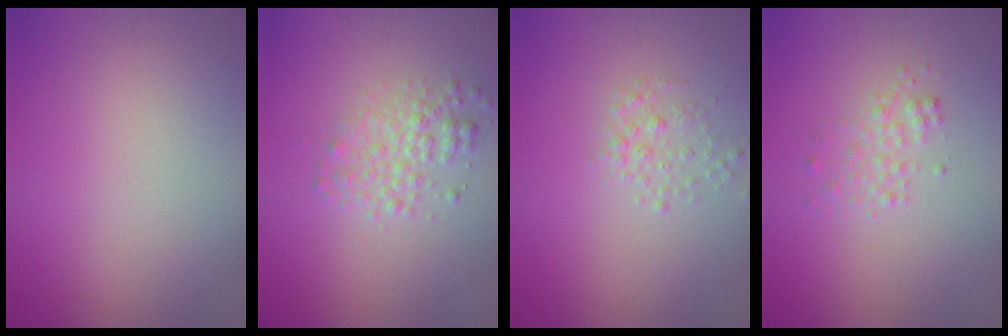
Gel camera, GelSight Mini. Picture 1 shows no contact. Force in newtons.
{"total": 2.5, "press": 2.5, "slide": 0.1}
{"total": 1.5, "press": 1.5, "slide": 0.0}
{"total": 1.5, "press": 1.5, "slide": 0.0}